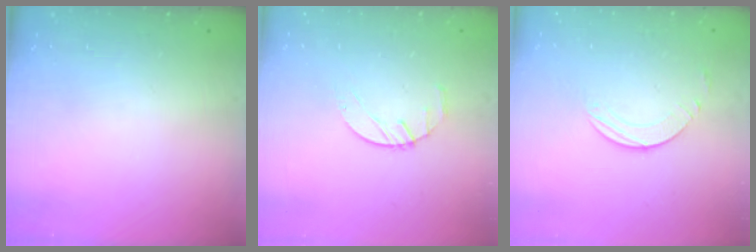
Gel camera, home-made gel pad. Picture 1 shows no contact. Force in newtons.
{"total": 2.5, "press": 2.5, "slide": 0.4}
{"total": 2.8, "press": 2.8, "slide": 0.2}